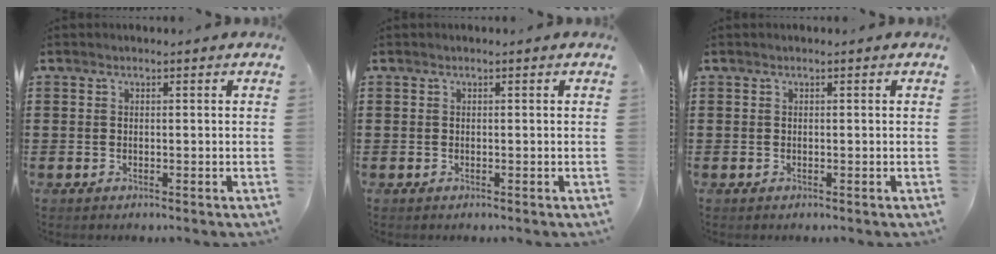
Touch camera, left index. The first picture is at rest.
{"total": 0.0}
{"total": 0.0}